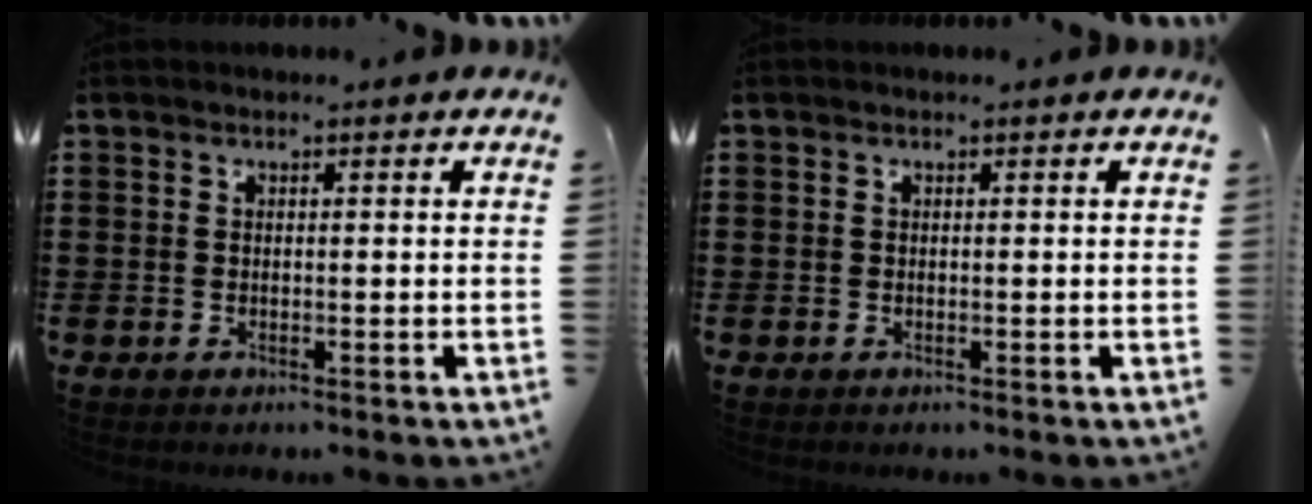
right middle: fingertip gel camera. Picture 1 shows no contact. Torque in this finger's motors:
{"motor_torque": [0.23, -0.35, 0.02, 0.00]}